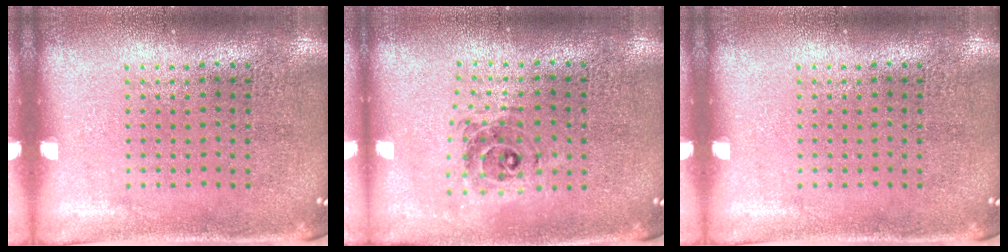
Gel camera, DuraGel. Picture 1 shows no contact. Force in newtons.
{"total": 0.6, "press": 0.6, "slide": 0.2}
{"total": 0.0}